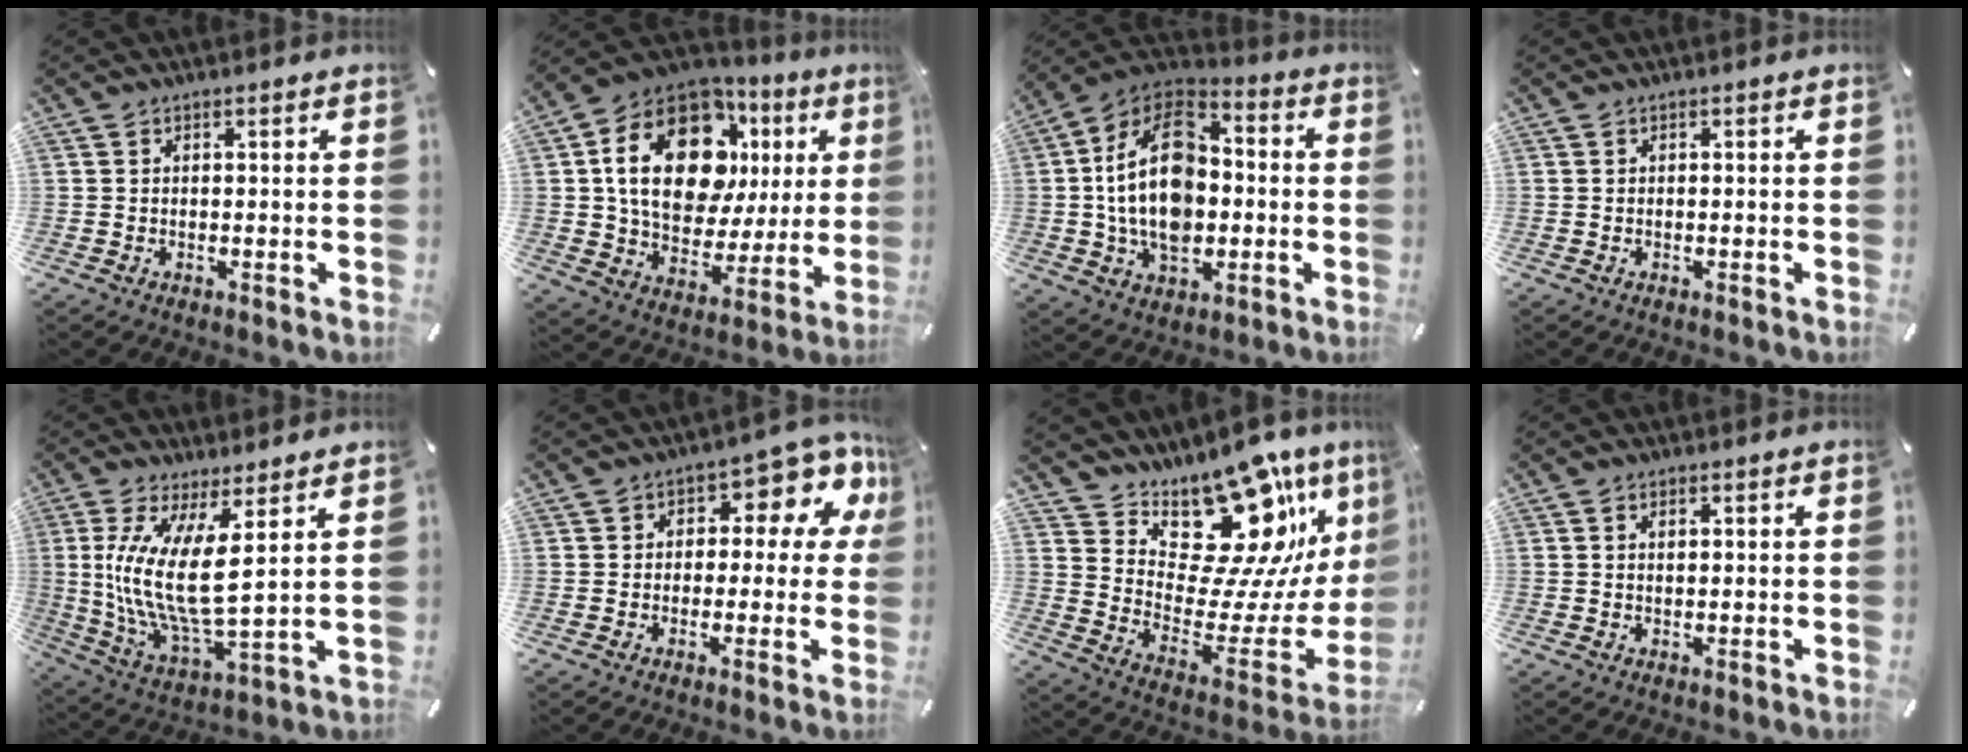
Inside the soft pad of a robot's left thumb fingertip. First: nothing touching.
{"total": 21.5, "force": [7.7, 14.3, 14.1], "torque": [-0.231, -0.026, 0.137]}
{"total": 19.8, "force": [-1.0, 13.5, 14.4], "torque": [-0.291, 0.013, -0.024]}
{"total": 0.0}
{"total": 13.9, "force": [3.6, 4.2, 12.7], "torque": [-0.286, -0.025, 0.064]}
{"total": 10.4, "force": [3.1, 6.1, 7.8], "torque": [-0.092, -0.022, 0.051]}
{"total": 20.3, "force": [14.9, 9.5, 9.9], "torque": [-0.115, -0.142, 0.251]}
{"total": 1.0, "force": [0.4, 0.5, 0.8], "torque": [-0.017, 0.002, 0.006]}